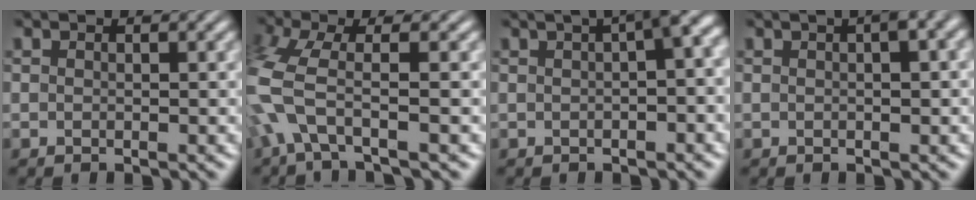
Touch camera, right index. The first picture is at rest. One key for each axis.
{"total": 5.5, "fx": -1.3, "fy": 3.3, "fz": 4.2, "tx": -0.134, "ty": -0.022, "tz": -0.018}
{"total": 7.0, "fx": 2.4, "fy": 2.9, "fz": 5.9, "tx": -0.061, "ty": 0.040, "tz": 0.021}
{"total": 2.8, "fx": 1.0, "fy": 0.8, "fz": 2.5, "tx": -0.012, "ty": 0.020, "tz": 0.007}